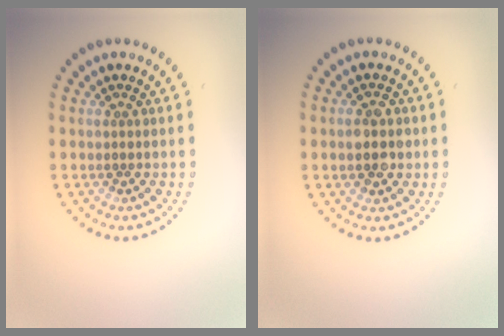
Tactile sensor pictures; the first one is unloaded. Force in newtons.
{"total": 2.8, "press": 2.8, "slide": 0.1}